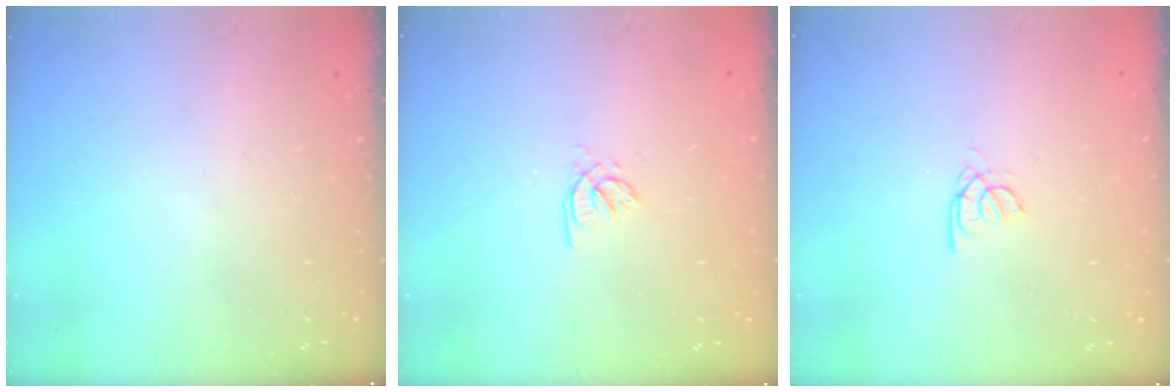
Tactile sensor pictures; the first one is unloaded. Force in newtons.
{"total": 1.9, "press": 1.8, "slide": 0.4}
{"total": 2.4, "press": 2.4, "slide": 0.3}